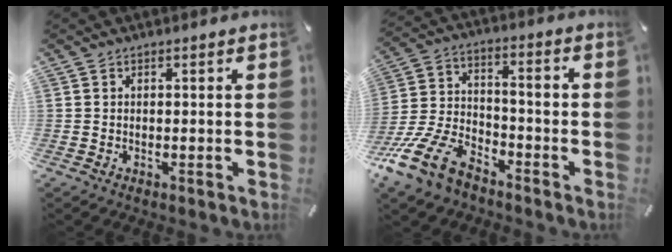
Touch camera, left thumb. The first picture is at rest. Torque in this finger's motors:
{"motor_torque": [-0.91, 2.51, 1.49, 1.28, 0.19]}